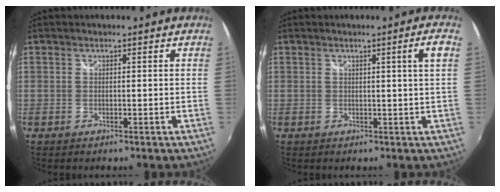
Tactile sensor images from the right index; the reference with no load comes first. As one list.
[{"total": 3.1, "force": [0.9, -1.0, 2.8], "torque": [-0.036, 0.000, 0.017]}]